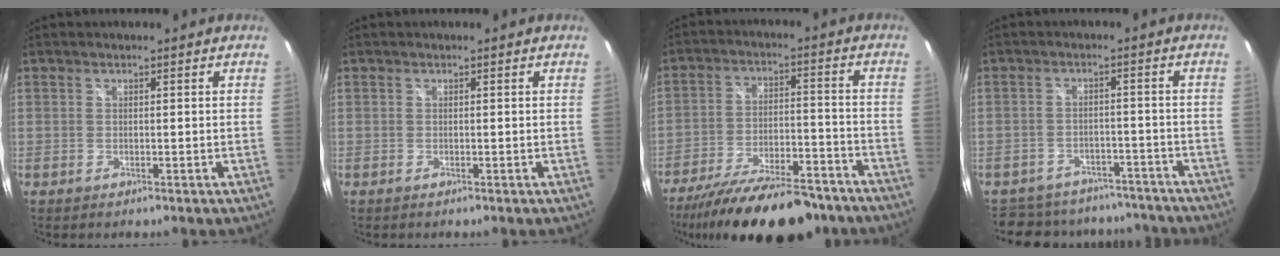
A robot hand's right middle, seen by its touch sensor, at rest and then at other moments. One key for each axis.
{"total": 0.0}
{"total": 22.2, "fx": -18.0, "fy": 6.3, "fz": 11.3, "tx": -0.206, "ty": -0.033, "tz": -0.266}
{"total": 15.9, "fx": -13.6, "fy": 7.1, "fz": 4.1, "tx": -0.099, "ty": 0.023, "tz": -0.173}